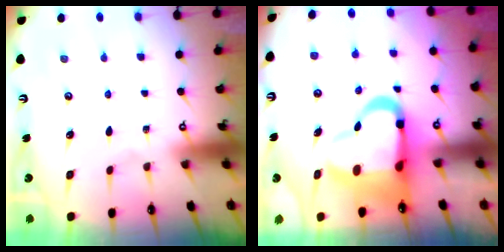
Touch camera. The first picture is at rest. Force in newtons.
{"total": 14.3, "press": 14.0, "slide": 3.0}